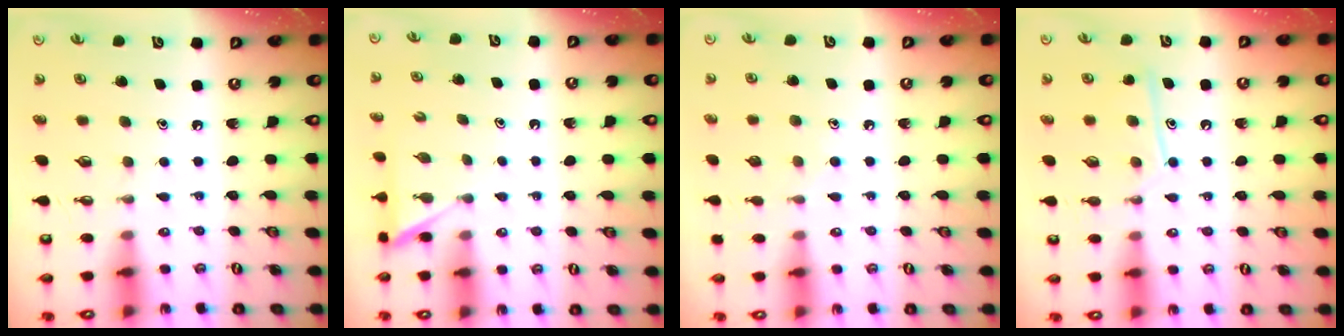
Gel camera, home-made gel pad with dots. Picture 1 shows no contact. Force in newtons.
{"total": 2.7, "press": 2.7, "slide": 0.2}
{"total": 7.3, "press": 7.2, "slide": 0.6}
{"total": 10.9, "press": 10.9, "slide": 0.8}